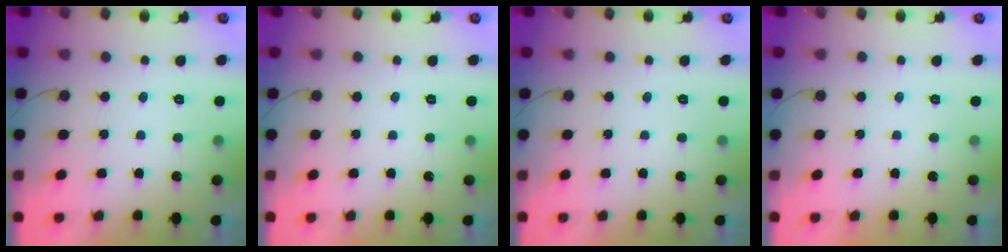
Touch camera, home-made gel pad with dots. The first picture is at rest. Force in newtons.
{"total": 0.0}
{"total": 0.0}
{"total": 1.7, "press": 1.7, "slide": 0.1}